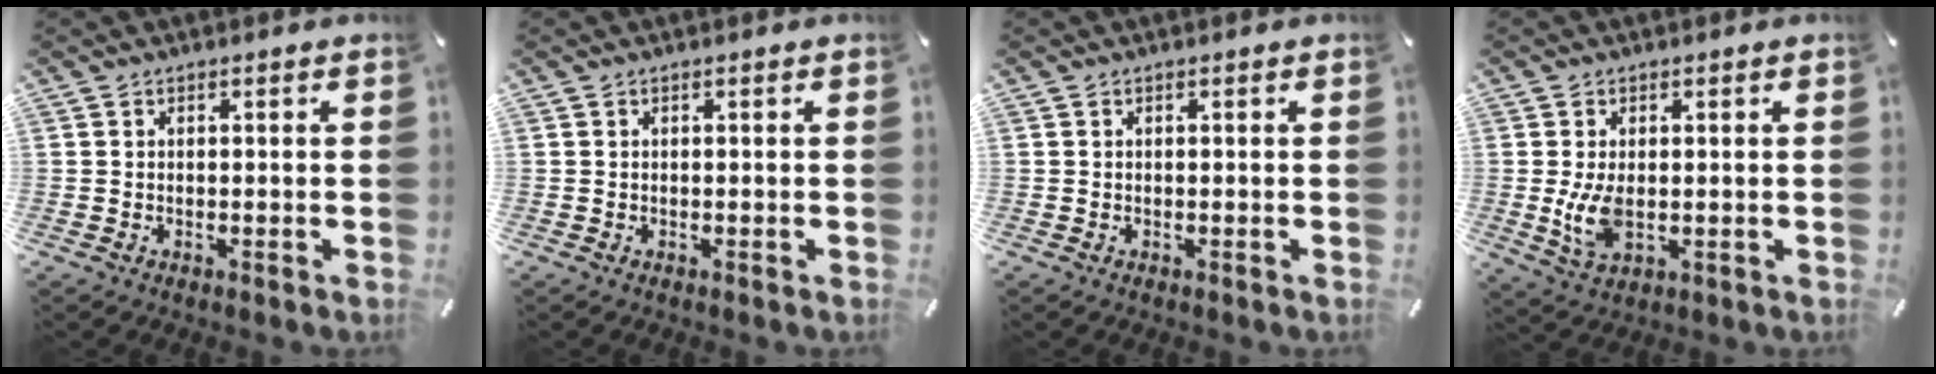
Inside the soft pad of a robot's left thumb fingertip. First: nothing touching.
{"total": 0.0}
{"total": 0.0}
{"total": 6.6, "force": [-0.2, 3.8, 5.4], "torque": [-0.122, -0.006, -0.008]}